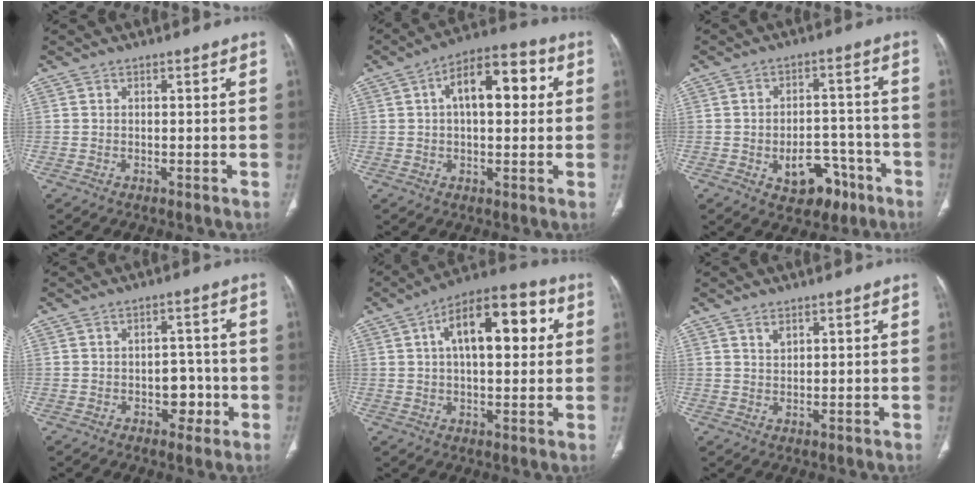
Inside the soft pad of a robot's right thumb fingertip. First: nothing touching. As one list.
[{"total": 12.6, "force": [2.8, 6.4, 10.5], "torque": [-0.137, 0.027, 0.036]}, {"total": 9.9, "force": [-4.5, 6.5, 6.0], "torque": [-0.053, 0.043, -0.052]}, {"total": 4.9, "force": [-1.6, 3.5, 3.1], "torque": [-0.013, 0.016, -0.019]}, {"total": 16.1, "force": [4.2, 7.7, 13.5], "torque": [-0.175, 0.024, 0.057]}, {"total": 1.9, "force": [1.3, 1.0, 1.1], "torque": [-0.016, -0.009, 0.028]}]